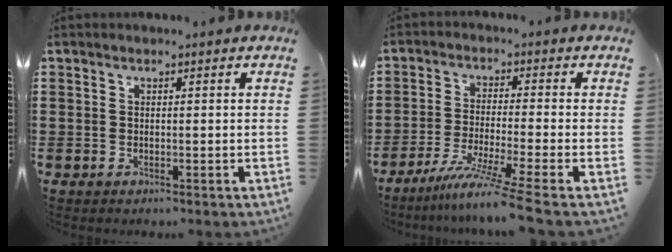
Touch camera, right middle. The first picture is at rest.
{"total": 7.0, "force": [-5.4, -1.1, 4.3], "torque": [-0.089, -0.026, -0.107]}